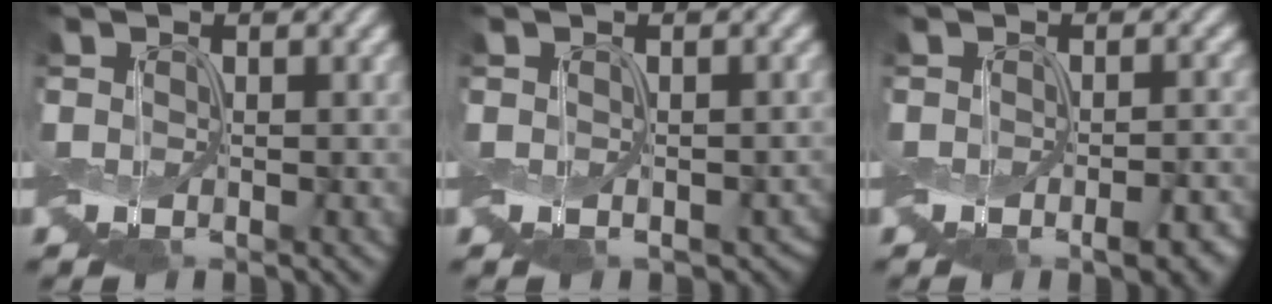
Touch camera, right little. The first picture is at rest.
{"total": 1.9, "force": [-0.3, 1.6, 0.9], "torque": [-0.011, -0.010, -0.001]}
{"total": 4.2, "force": [-1.7, 2.2, 3.1], "torque": [-0.037, -0.010, -0.022]}